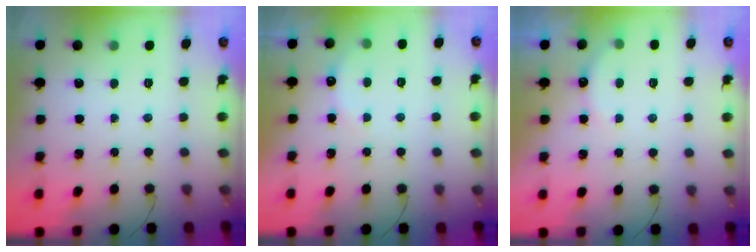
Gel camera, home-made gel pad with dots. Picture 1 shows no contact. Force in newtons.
{"total": 5.4, "press": 5.2, "slide": 1.5}
{"total": 6.1, "press": 6.0, "slide": 1.2}